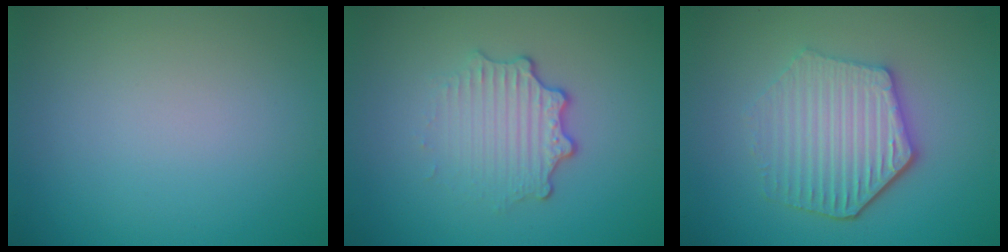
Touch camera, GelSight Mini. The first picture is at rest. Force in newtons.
{"total": 3.4, "press": 2.5, "slide": 2.2}
{"total": 5.3, "press": 4.3, "slide": 3.0}